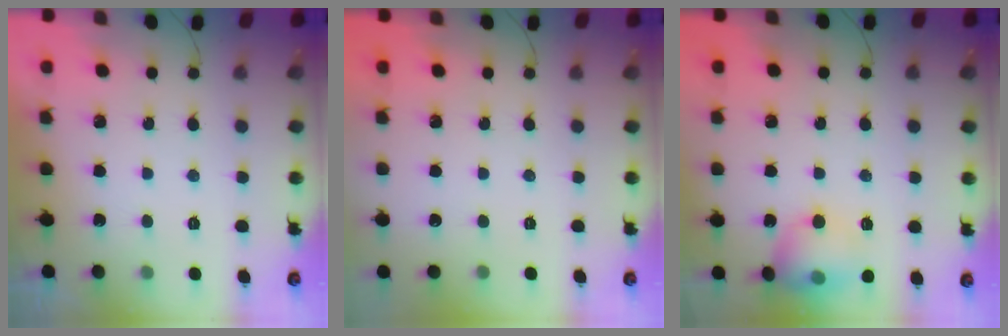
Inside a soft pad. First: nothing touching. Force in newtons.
{"total": 0.0}
{"total": 12.3, "press": 12.1, "slide": 2.0}